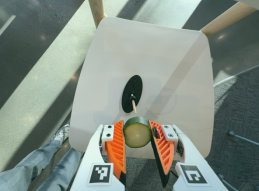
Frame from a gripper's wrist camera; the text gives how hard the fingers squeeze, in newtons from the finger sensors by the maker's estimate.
{"total": 10.9, "left": 11.2, "right": 10.5}